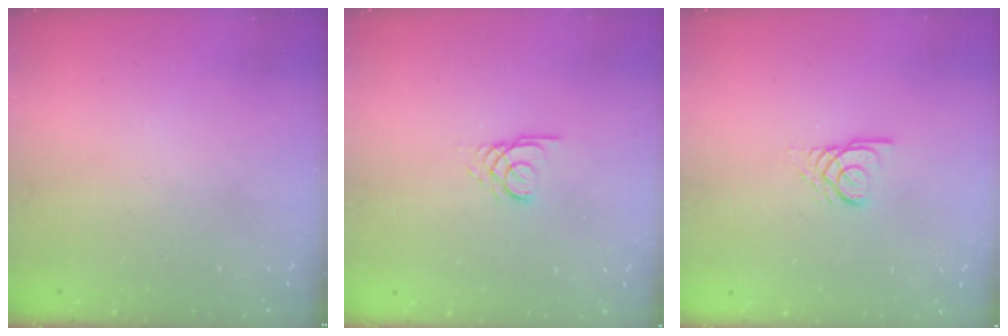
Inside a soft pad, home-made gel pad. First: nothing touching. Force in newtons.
{"total": 2.7, "press": 2.7, "slide": 0.3}
{"total": 2.6, "press": 2.6, "slide": 0.1}